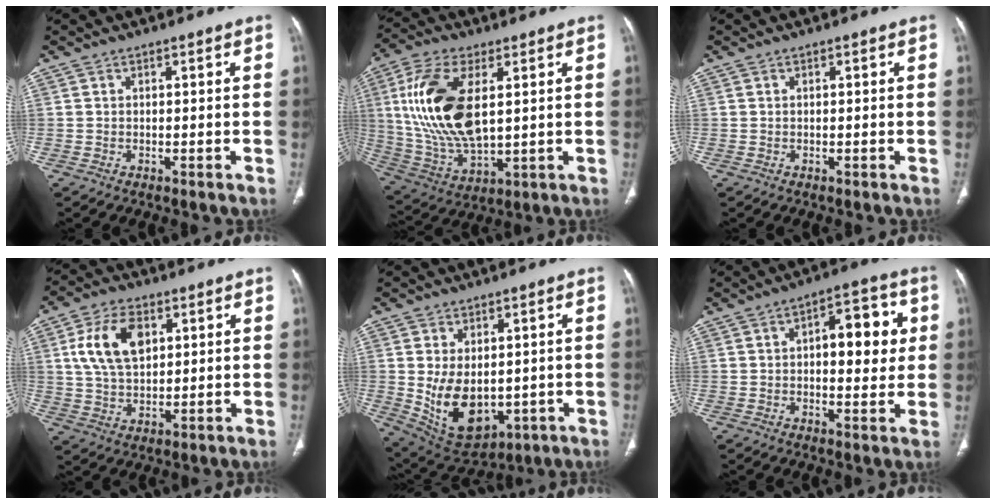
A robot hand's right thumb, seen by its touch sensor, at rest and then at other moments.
{"total": 19.0, "force": [3.7, 9.4, 16.1], "torque": [-0.334, -0.014, 0.078]}
{"total": 0.0}
{"total": 11.3, "force": [3.4, 6.8, 8.4], "torque": [-0.148, -0.004, 0.067]}
{"total": 12.7, "force": [-1.0, 8.2, 9.7], "torque": [-0.143, -0.011, 0.018]}
{"total": 11.5, "force": [1.9, 5.6, 9.9], "torque": [-0.096, 0.011, 0.023]}